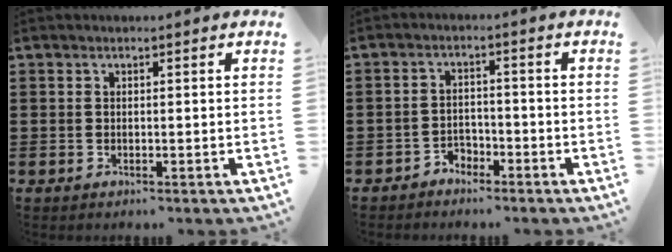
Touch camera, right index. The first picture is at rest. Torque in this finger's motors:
{"motor_torque": [1.08, 1.06, 0.01, 0.00]}